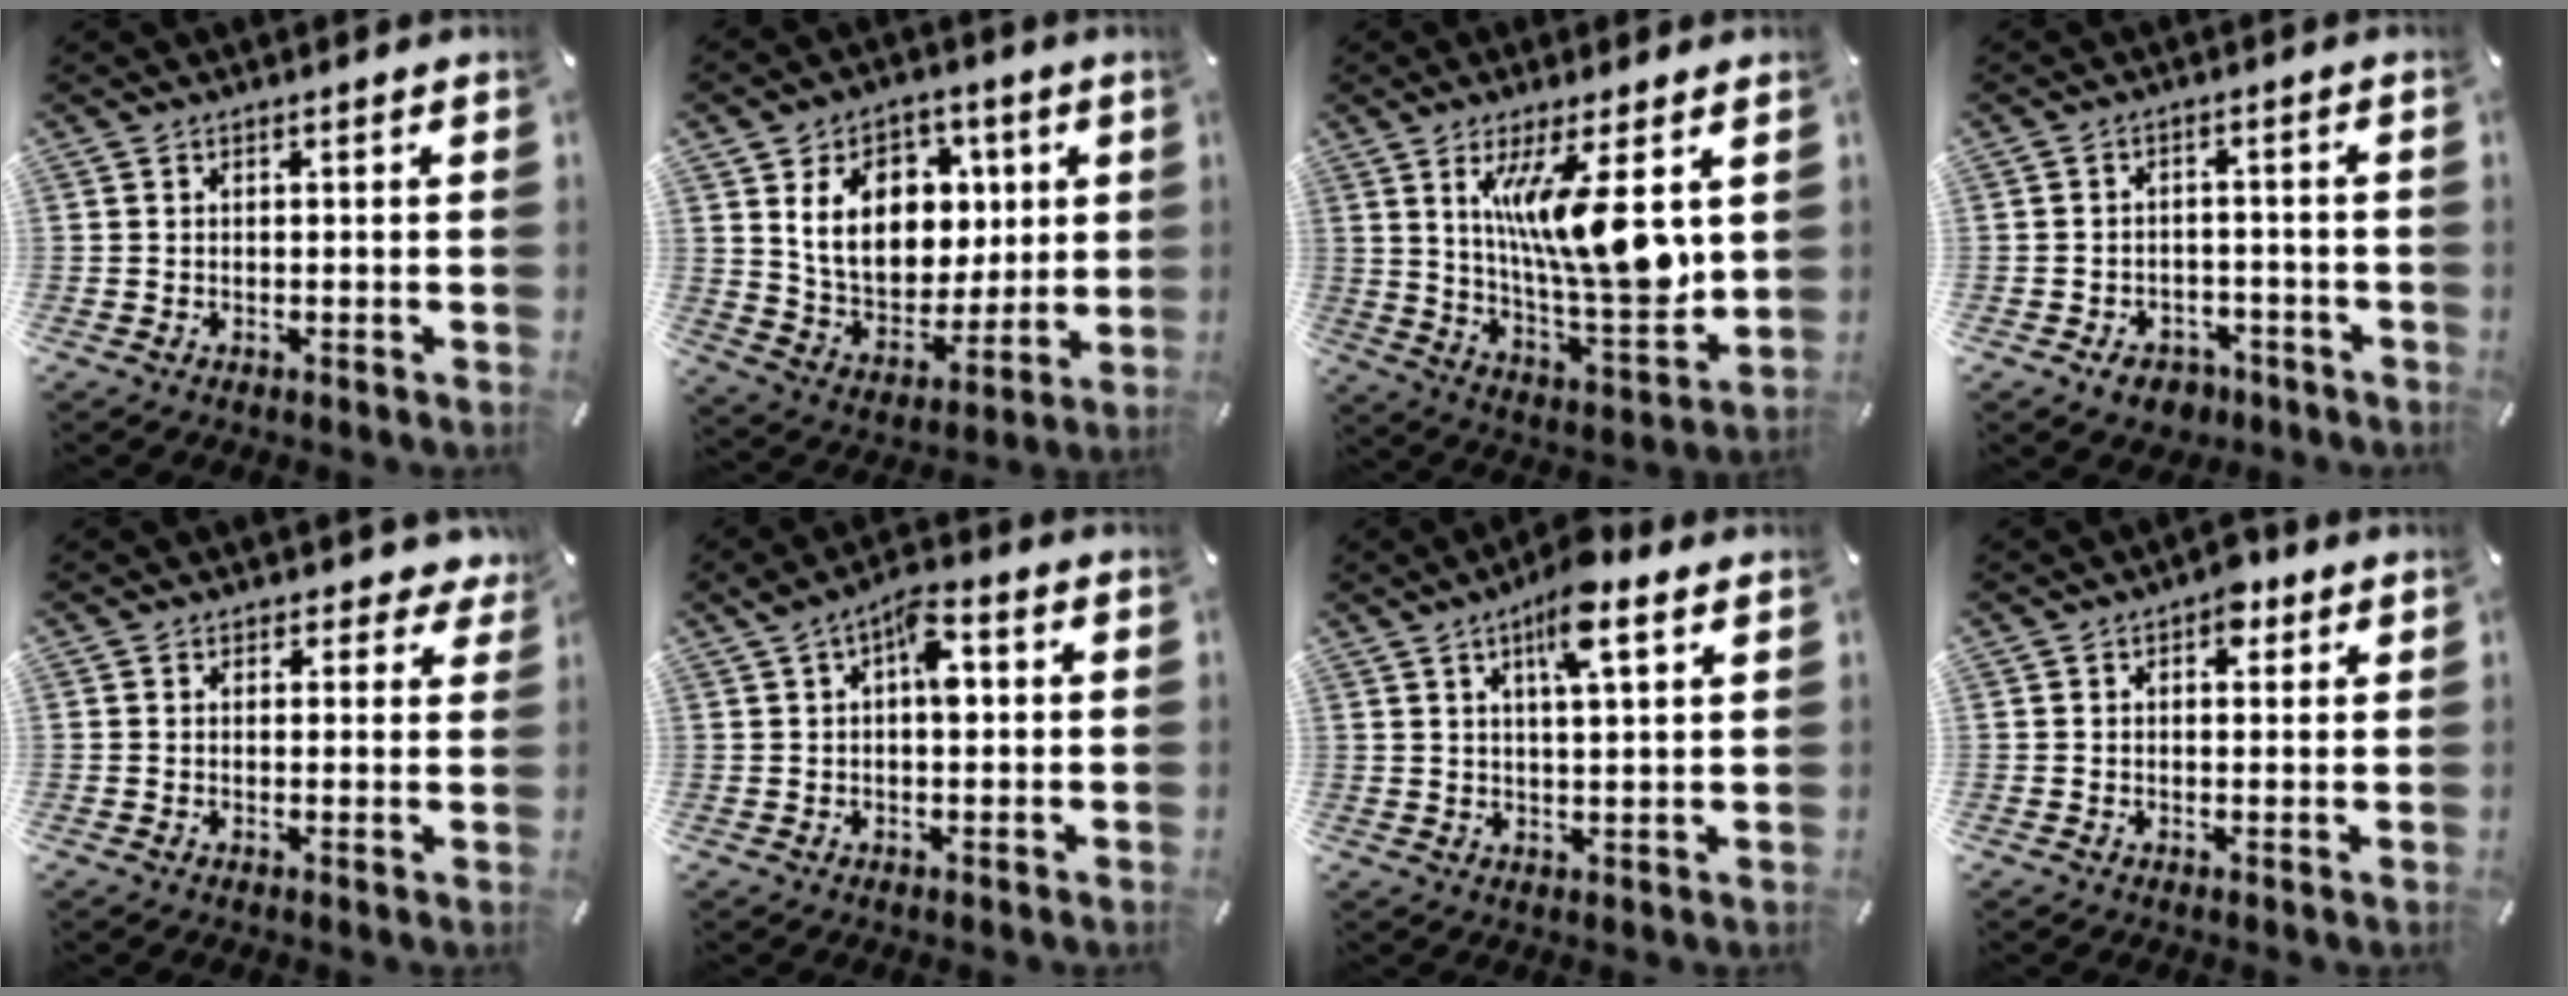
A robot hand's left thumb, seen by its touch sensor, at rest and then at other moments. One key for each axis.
{"total": 16.4, "fx": 5.0, "fy": 12.8, "fz": 8.9, "tx": -0.145, "ty": -0.009, "tz": 0.099}
{"total": 16.9, "fx": 6.1, "fy": 3.4, "fz": 15.4, "tx": -0.275, "ty": -0.041, "tz": 0.089}
{"total": 5.4, "fx": -3.4, "fy": 3.7, "fz": 2.0, "tx": -0.039, "ty": 0.017, "tz": -0.061}
{"total": 3.0, "fx": 1.9, "fy": 2.1, "fz": 0.8, "tx": 0.002, "ty": -0.009, "tz": 0.030}
{"total": 7.1, "fx": 1.5, "fy": 3.8, "fz": 5.9, "tx": -0.076, "ty": 0.001, "tz": 0.017}
{"total": 9.4, "fx": 5.5, "fy": 2.1, "fz": 7.3, "tx": -0.120, "ty": -0.010, "tz": 0.090}
{"total": 4.4, "fx": 2.2, "fy": 2.7, "fz": 2.7, "tx": -0.020, "ty": -0.007, "tz": 0.028}